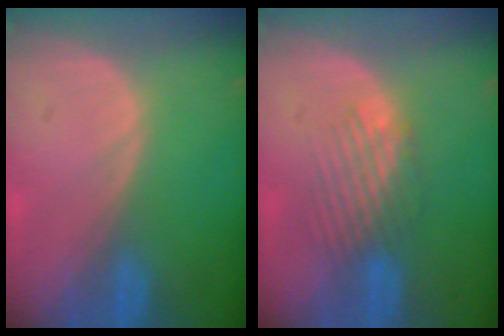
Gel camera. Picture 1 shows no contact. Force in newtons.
{"total": 4.5, "press": 4.1, "slide": 1.9}